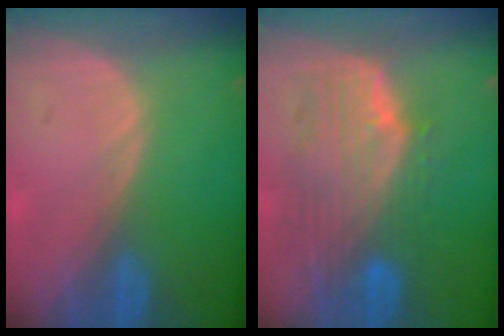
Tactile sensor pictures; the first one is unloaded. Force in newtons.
{"total": 9.9, "press": 8.8, "slide": 4.5}